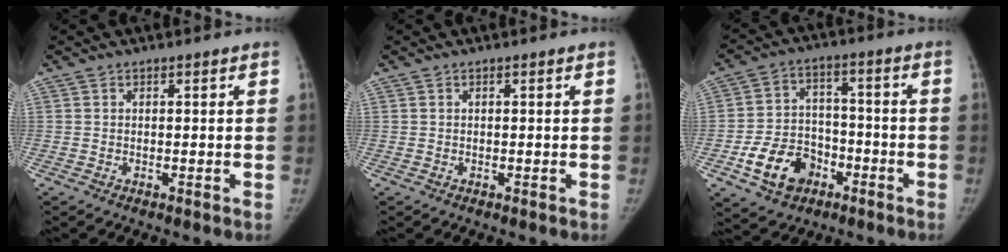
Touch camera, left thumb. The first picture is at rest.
{"total": 0.0}
{"total": 12.0, "force": [-5.7, 8.8, 5.9], "torque": [-0.072, 0.034, -0.092]}